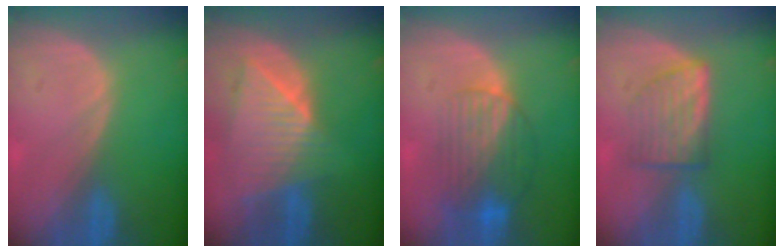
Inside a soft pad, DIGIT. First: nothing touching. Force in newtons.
{"total": 9.0, "press": 7.9, "slide": 4.3}
{"total": 8.5, "press": 7.2, "slide": 4.5}
{"total": 5.7, "press": 5.6, "slide": 1.0}